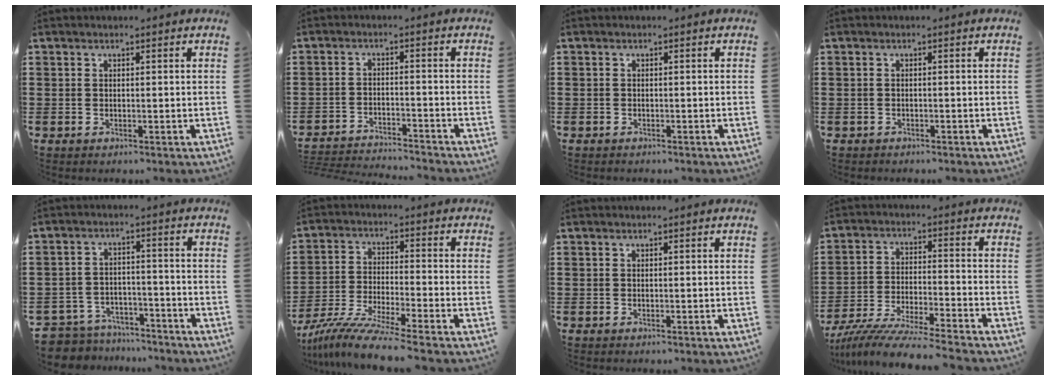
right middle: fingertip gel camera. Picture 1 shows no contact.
{"total": 3.3, "force": [-3.3, 0.0, 0.3], "torque": [-0.011, 0.001, -0.070]}
{"total": 0.7, "force": [-0.6, 0.4, 0.0], "torque": [0.000, 0.002, -0.013]}
{"total": 0.5, "force": [-0.5, 0.1, 0.0], "torque": [-0.001, 0.000, -0.011]}
{"total": 5.5, "force": [-5.5, 0.9, 0.1], "torque": [-0.019, 0.007, -0.116]}
{"total": 8.4, "force": [-7.3, -0.4, 4.1], "torque": [-0.090, -0.013, -0.143]}
{"total": 0.0}
{"total": 8.0, "force": [-7.6, -0.4, 2.6], "torque": [-0.056, -0.009, -0.148]}